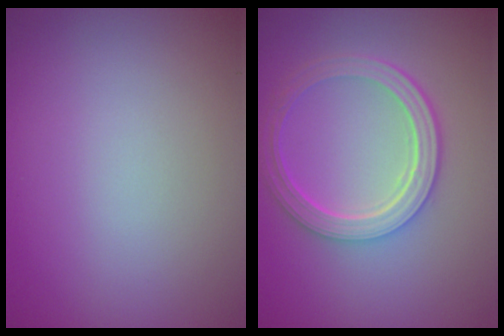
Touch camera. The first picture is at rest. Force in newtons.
{"total": 4.9, "press": 3.7, "slide": 3.3}